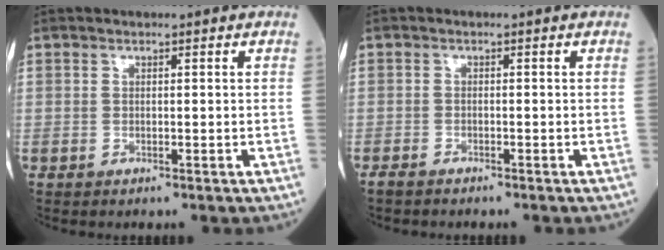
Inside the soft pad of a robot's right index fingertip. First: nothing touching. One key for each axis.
{"total": 1.7, "fx": -1.5, "fy": 0.4, "fz": 0.6, "tx": -0.015, "ty": -0.002, "tz": -0.023}